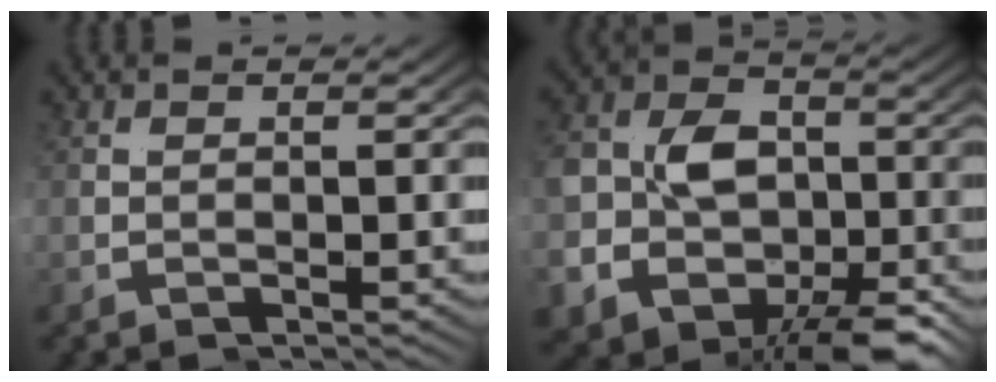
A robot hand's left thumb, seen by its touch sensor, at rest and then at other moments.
{"total": 12.6, "force": [-2.1, 9.2, 8.4], "torque": [-0.139, -0.022, -0.032]}